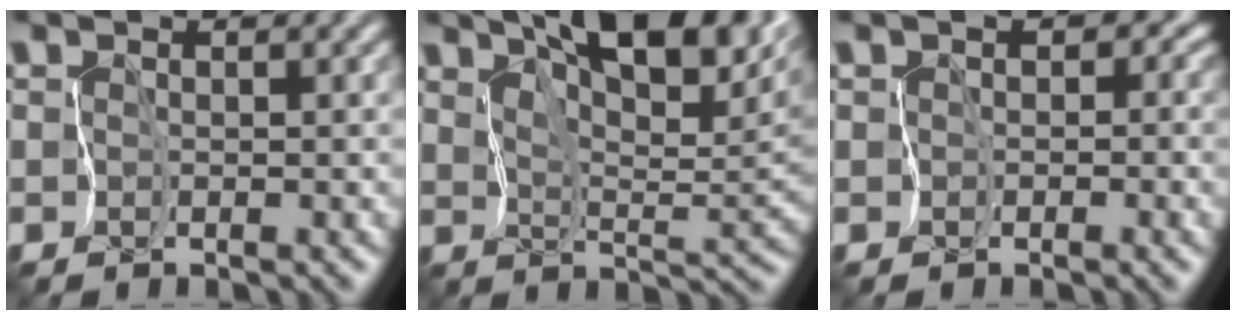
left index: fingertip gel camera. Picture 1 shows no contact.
{"total": 12.4, "force": [8.3, 3.9, 8.4], "torque": [-0.128, 0.011, 0.122]}
{"total": 3.6, "force": [-0.3, 3.2, 1.6], "torque": [-0.004, 0.020, -0.029]}